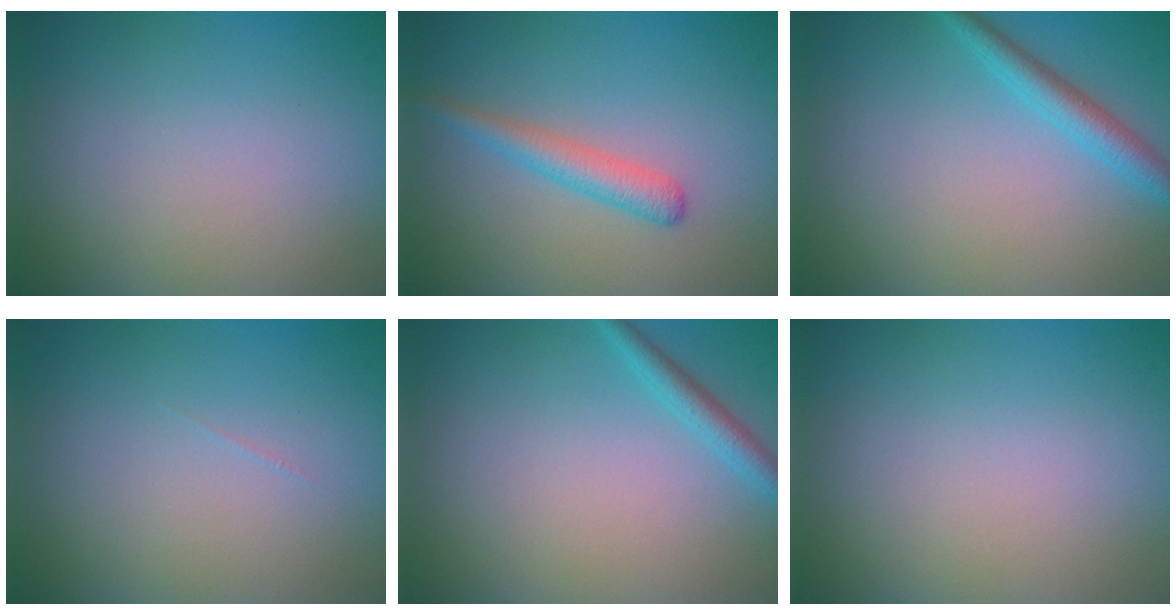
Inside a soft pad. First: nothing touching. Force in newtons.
{"total": 2.4, "press": 2.3, "slide": 0.1}
{"total": 2.6, "press": 2.5, "slide": 0.1}
{"total": 0.0}
{"total": 1.8, "press": 1.8, "slide": 0.0}
{"total": 0.0}